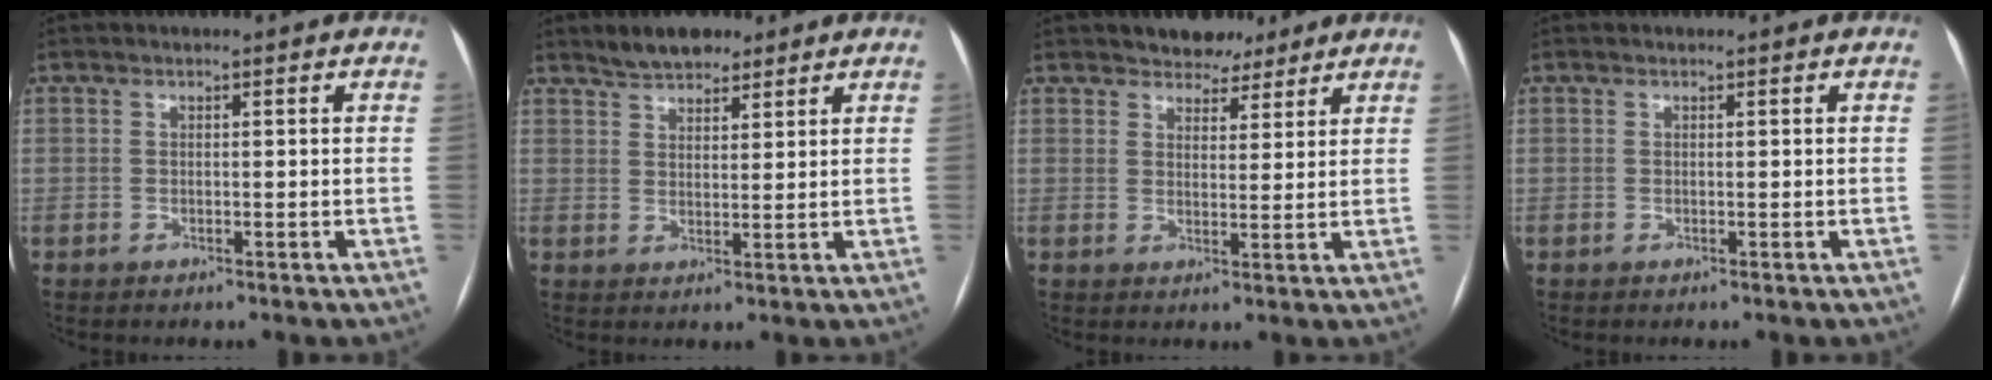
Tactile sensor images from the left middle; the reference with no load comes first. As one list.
[{"total": 5.7, "force": [4.6, 2.3, 2.3], "torque": [-0.045, 0.011, 0.085]}, {"total": 5.1, "force": [4.2, 2.7, 1.2], "torque": [-0.014, 0.003, 0.066]}, {"total": 0.0}]